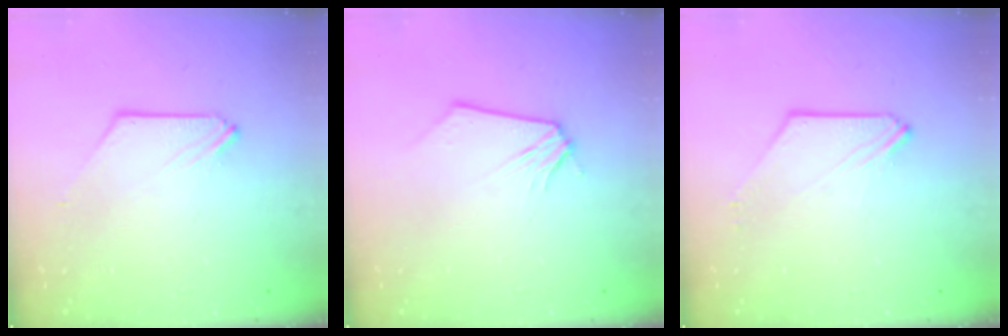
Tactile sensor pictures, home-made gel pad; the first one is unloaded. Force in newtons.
{"total": 0.0}
{"total": 0.8, "press": 0.7, "slide": 0.3}